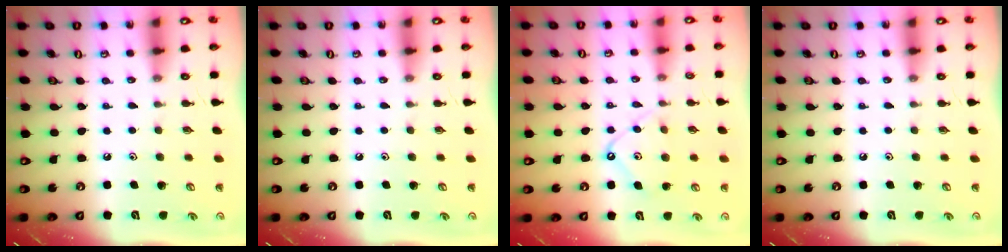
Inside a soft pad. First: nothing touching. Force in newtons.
{"total": 0.0}
{"total": 9.8, "press": 9.8, "slide": 1.0}
{"total": 0.0}